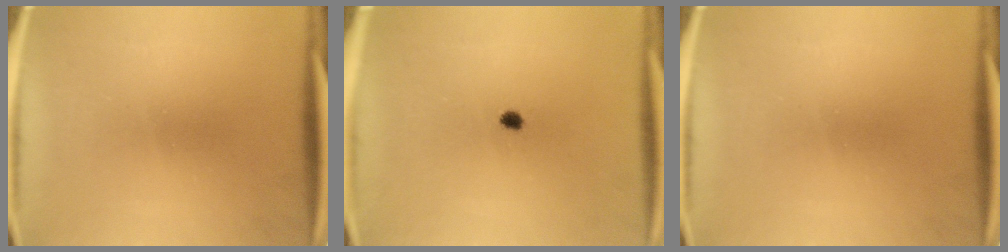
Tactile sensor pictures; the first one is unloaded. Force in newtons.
{"total": 1.5}
{"total": 0.0}